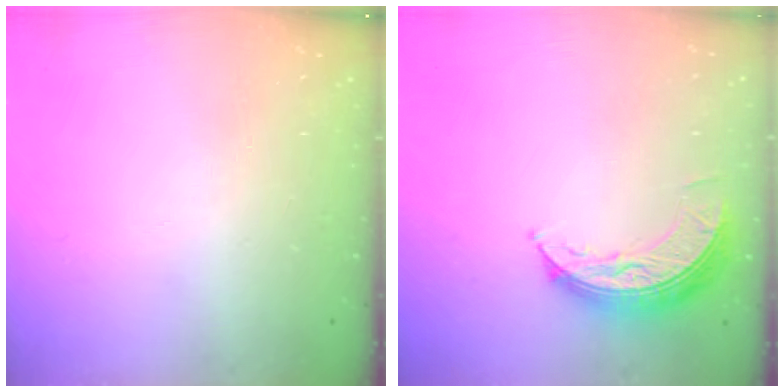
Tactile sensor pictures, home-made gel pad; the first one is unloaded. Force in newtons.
{"total": 7.9, "press": 7.9, "slide": 0.6}